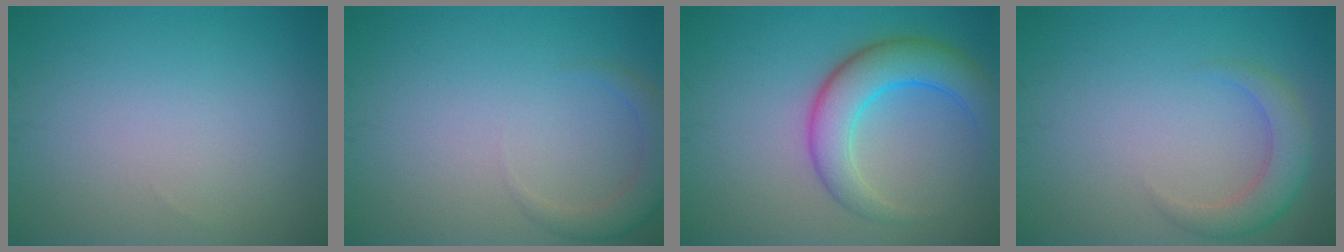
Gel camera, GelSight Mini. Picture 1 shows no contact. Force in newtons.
{"total": 2.3, "press": 2.3, "slide": 0.1}
{"total": 5.9, "press": 5.9, "slide": 0.2}
{"total": 3.0, "press": 3.0, "slide": 0.3}